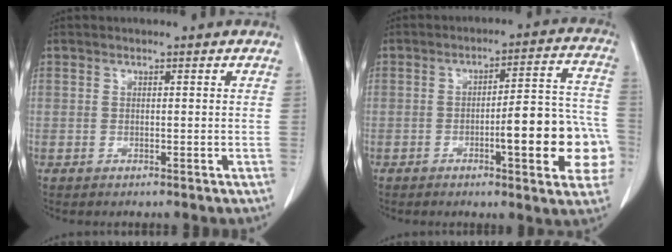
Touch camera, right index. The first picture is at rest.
{"total": 14.6, "force": [-4.0, 2.7, 13.8], "torque": [-0.137, 0.031, -0.044]}